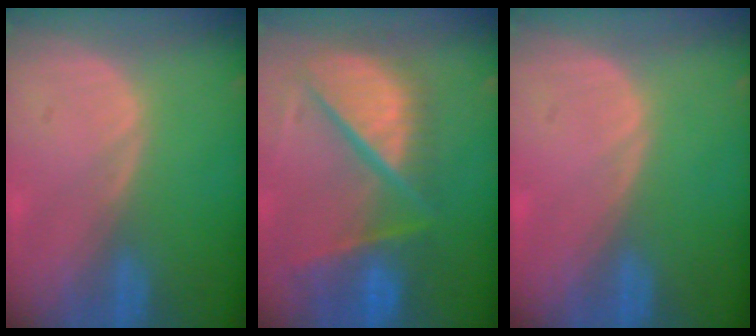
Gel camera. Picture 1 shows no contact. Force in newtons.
{"total": 12.0, "press": 10.0, "slide": 6.6}
{"total": 0.0}